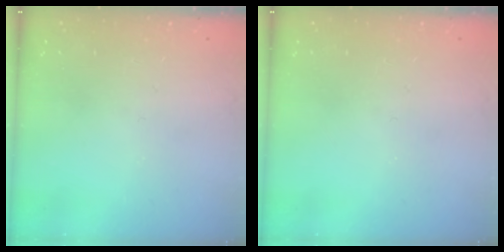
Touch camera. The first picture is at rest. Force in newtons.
{"total": 0.0}